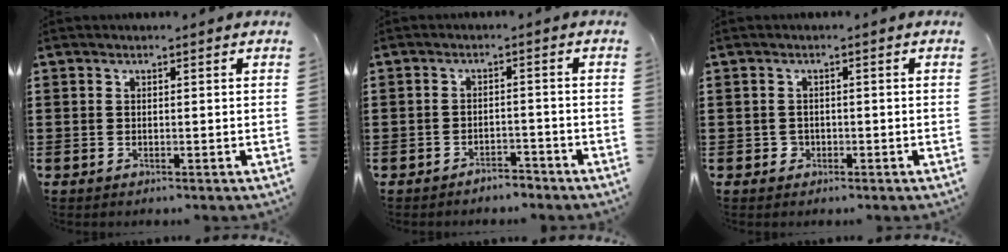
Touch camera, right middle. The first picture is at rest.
{"total": 2.5, "force": [-2.4, 0.3, -0.1], "torque": [-0.005, 0.004, -0.054]}
{"total": 0.9, "force": [-0.3, 0.9, 0.2], "torque": [-0.006, 0.004, -0.009]}